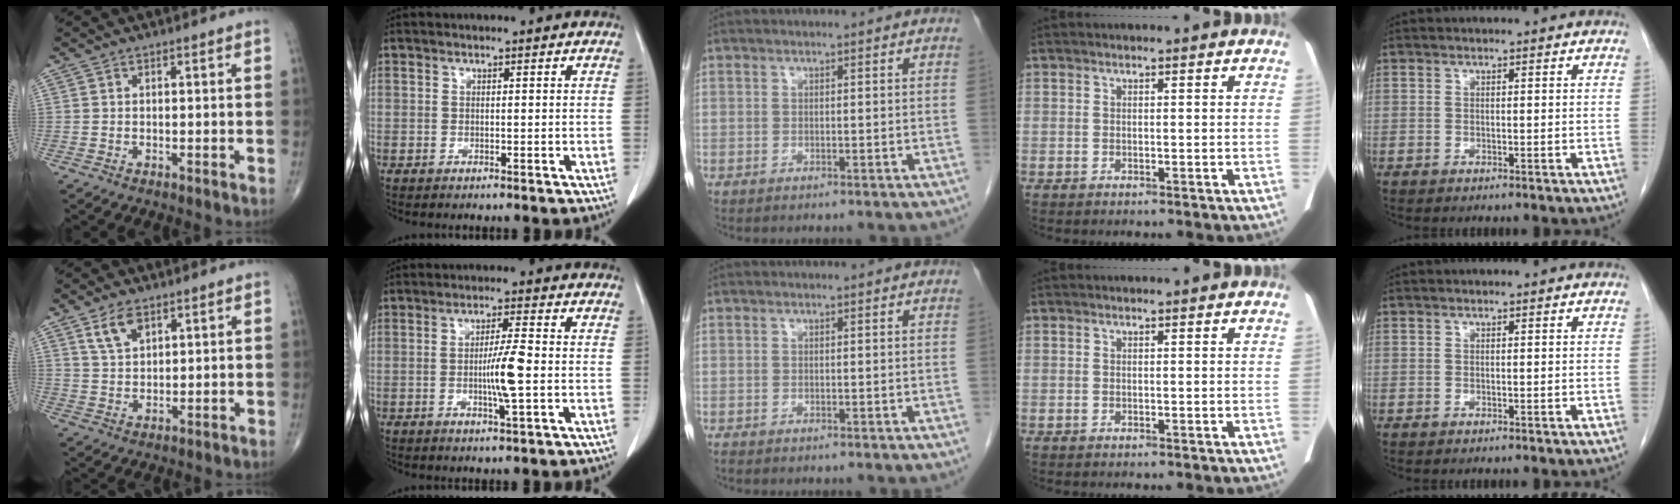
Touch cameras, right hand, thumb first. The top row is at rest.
{"thumb": {"total": 5.3, "force": [3.0, 2.8, 3.3], "torque": [-0.055, -0.014, 0.062]}, "index": {"total": 5.7, "force": [-0.8, -0.1, 5.6], "torque": [-0.098, -0.006, -0.014]}}